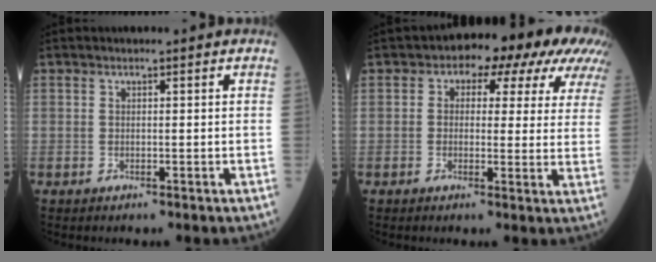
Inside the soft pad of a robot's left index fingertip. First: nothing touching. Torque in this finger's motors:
{"motor_torque": [1.34, -0.80, 1.05, 0.16]}